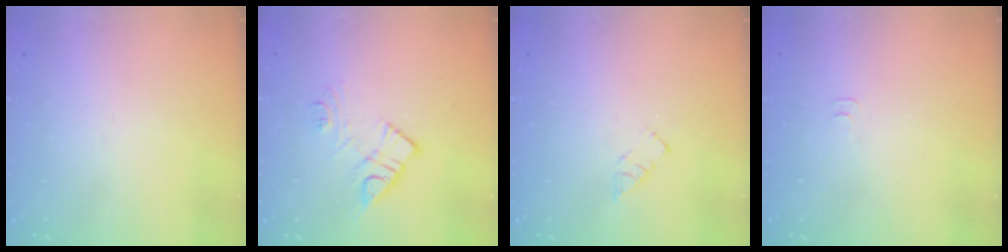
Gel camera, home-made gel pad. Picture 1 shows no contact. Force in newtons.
{"total": 9.5, "press": 9.4, "slide": 0.6}
{"total": 3.7, "press": 3.6, "slide": 0.4}
{"total": 3.0, "press": 3.0, "slide": 0.3}